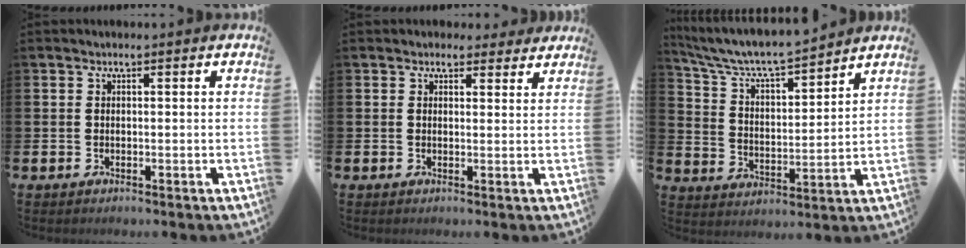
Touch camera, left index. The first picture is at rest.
{"total": 2.0, "force": [1.8, 0.9, 0.0], "torque": [0.010, -0.007, 0.030]}
{"total": 6.6, "force": [6.3, 0.7, 1.9], "torque": [-0.075, -0.049, 0.107]}